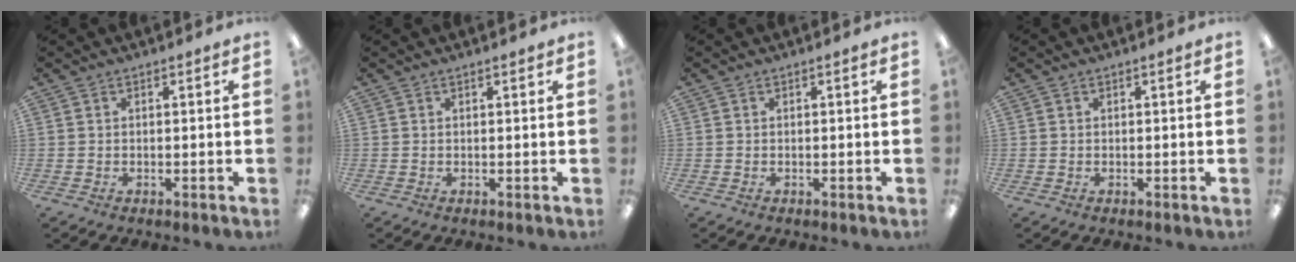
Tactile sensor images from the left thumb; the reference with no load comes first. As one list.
[{"total": 0.6, "force": [0.5, 0.1, 0.4], "torque": [-0.009, 0.002, 0.007]}, {"total": 0.0}, {"total": 0.0}]